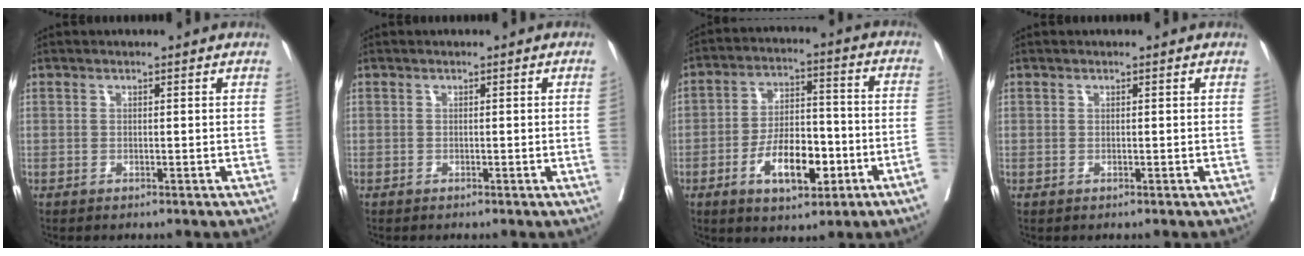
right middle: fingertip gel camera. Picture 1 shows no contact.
{"total": 1.3, "force": [-0.2, -0.6, 1.2], "torque": [-0.013, -0.001, -0.001]}
{"total": 11.8, "force": [-4.8, 3.1, 10.3], "torque": [-0.169, 0.015, -0.077]}
{"total": 0.0}